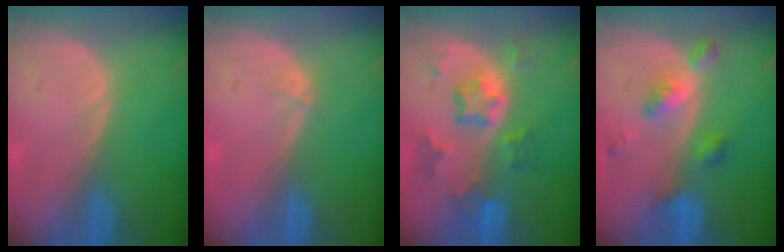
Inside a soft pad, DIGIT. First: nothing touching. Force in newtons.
{"total": 0.7, "press": 0.6, "slide": 0.3}
{"total": 7.5, "press": 6.6, "slide": 3.6}
{"total": 5.8, "press": 5.0, "slide": 2.8}